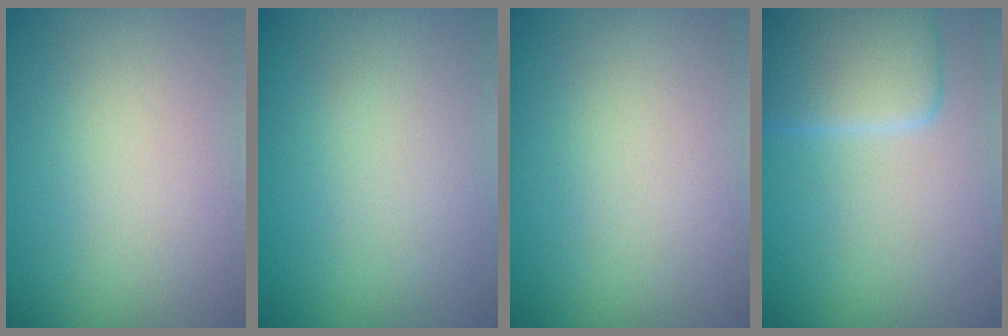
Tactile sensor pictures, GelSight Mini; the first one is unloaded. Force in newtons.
{"total": 0.0}
{"total": 0.0}
{"total": 5.2, "press": 5.2, "slide": 0.4}